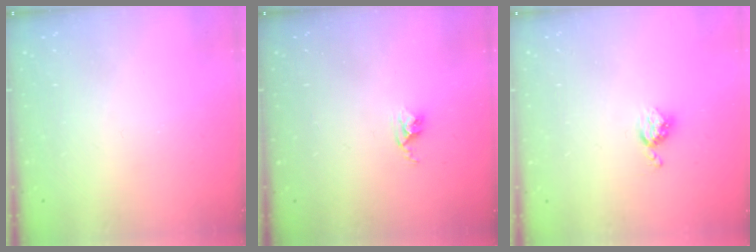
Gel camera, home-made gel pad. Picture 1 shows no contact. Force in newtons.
{"total": 2.8, "press": 2.7, "slide": 0.4}
{"total": 4.2, "press": 4.2, "slide": 0.5}